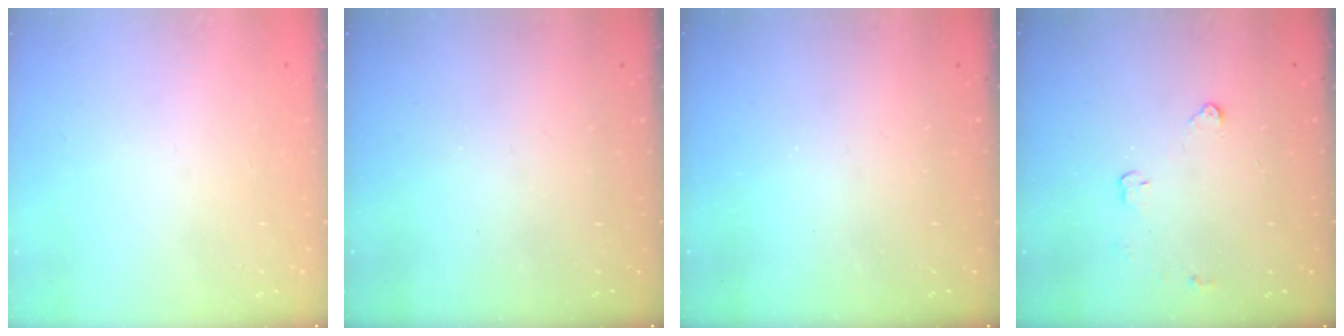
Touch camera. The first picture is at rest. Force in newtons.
{"total": 0.0}
{"total": 0.0}
{"total": 2.9, "press": 2.9, "slide": 0.4}